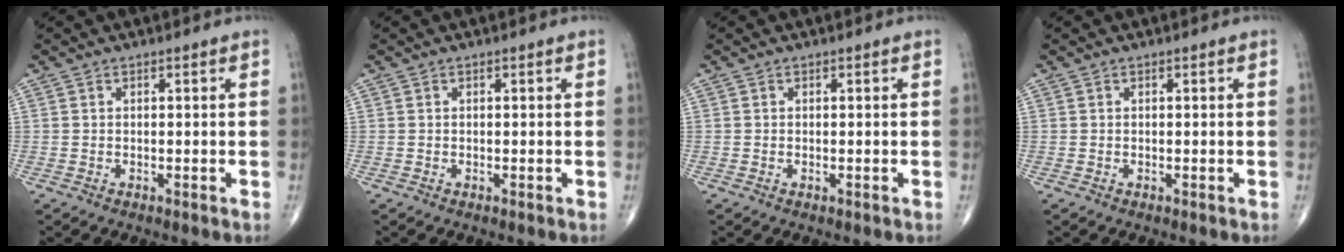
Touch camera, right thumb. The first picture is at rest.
{"total": 0.0}
{"total": 0.0}
{"total": 0.0}